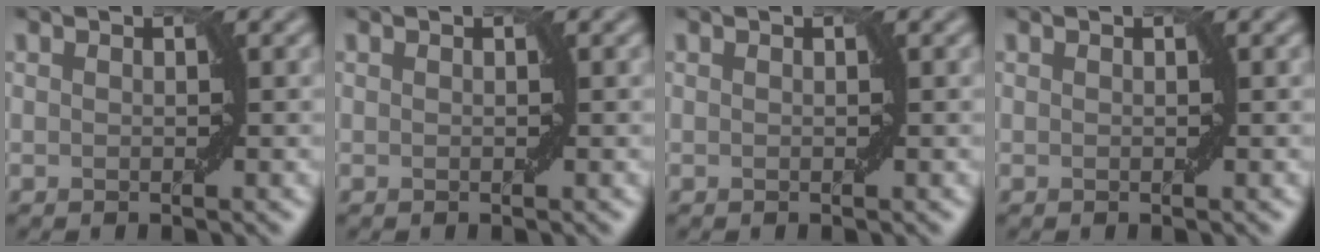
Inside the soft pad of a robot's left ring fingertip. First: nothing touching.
{"total": 0.0}
{"total": 0.0}
{"total": 0.0}